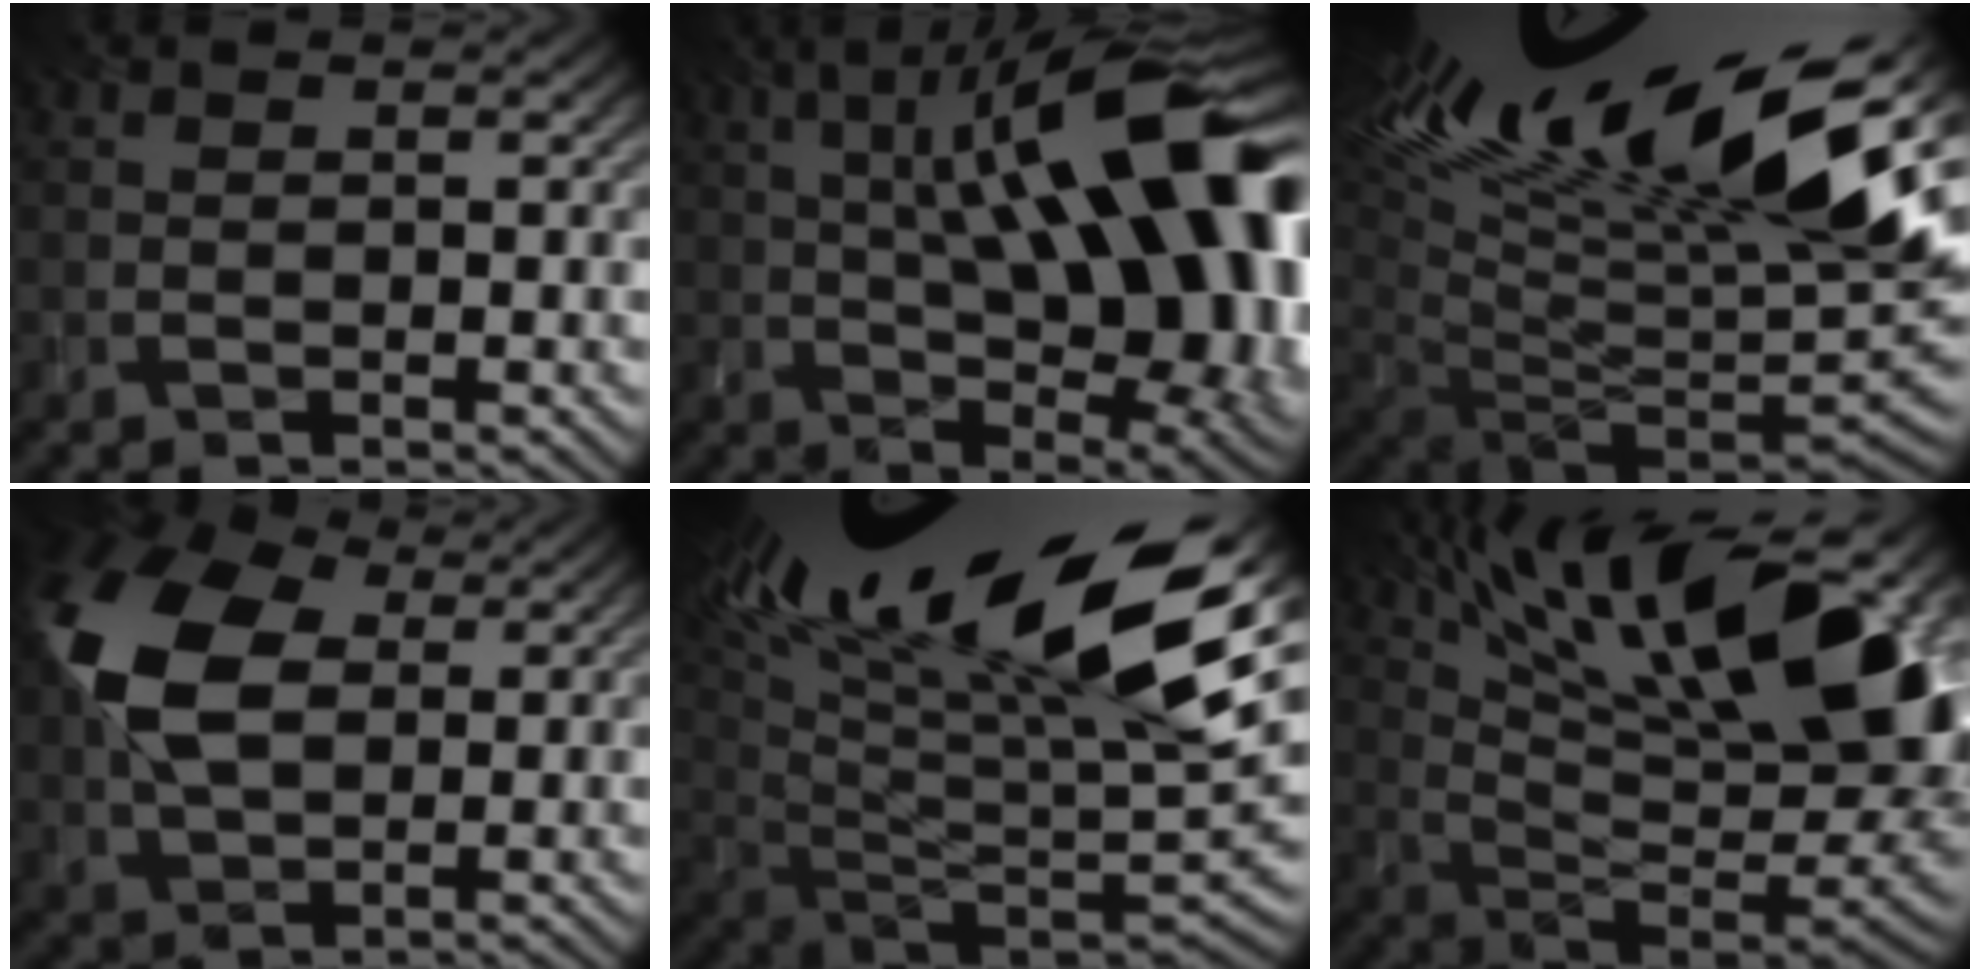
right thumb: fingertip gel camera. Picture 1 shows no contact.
{"total": 20.5, "force": [3.9, 7.8, 18.6], "torque": [-0.267, 0.048, 0.056]}
{"total": 20.4, "force": [9.9, 6.9, 16.4], "torque": [-0.245, 0.022, 0.182]}
{"total": 12.2, "force": [2.5, 7.6, 9.2], "torque": [-0.221, 0.021, 0.038]}
{"total": 21.7, "force": [12.2, 6.4, 16.8], "torque": [-0.266, 0.033, 0.202]}
{"total": 18.8, "force": [8.6, 6.0, 15.6], "torque": [-0.248, 0.020, 0.152]}